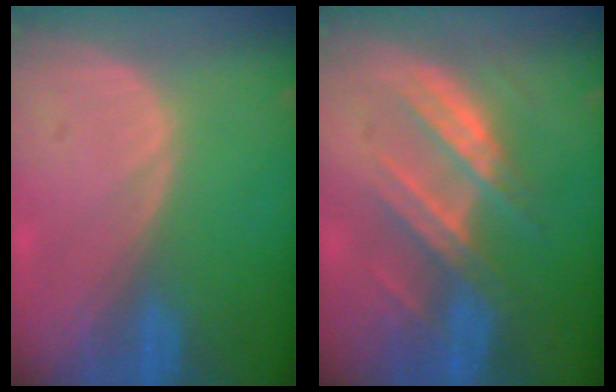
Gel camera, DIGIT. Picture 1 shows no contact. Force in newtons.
{"total": 7.7, "press": 7.2, "slide": 2.8}